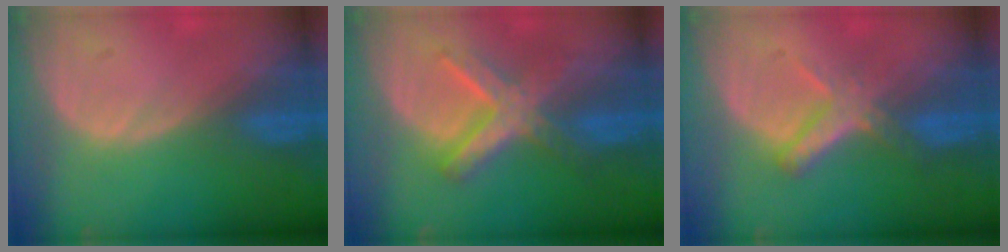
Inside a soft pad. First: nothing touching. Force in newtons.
{"total": 7.2, "press": 7.2, "slide": 0.4}
{"total": 5.5, "press": 5.0, "slide": 2.4}